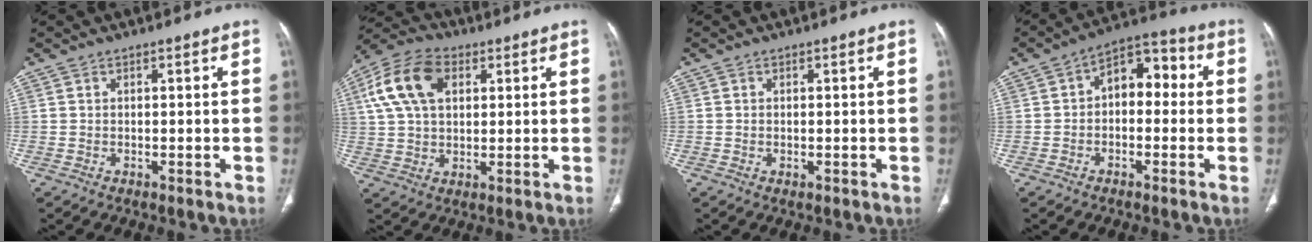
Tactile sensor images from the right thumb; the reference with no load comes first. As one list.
[{"total": 13.4, "force": [4.2, 8.5, 9.4], "torque": [-0.178, 0.014, 0.075]}, {"total": 0.6, "force": [-0.2, 0.3, 0.5], "torque": [-0.011, -0.003, -0.001]}, {"total": 8.7, "force": [0.1, 5.7, 6.6], "torque": [-0.064, 0.038, -0.014]}]